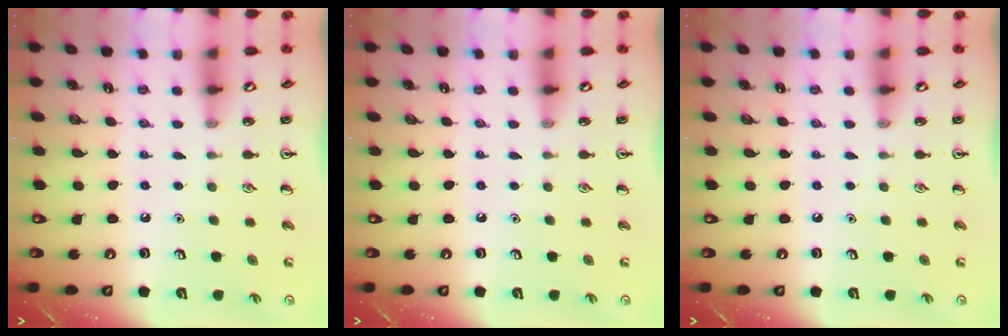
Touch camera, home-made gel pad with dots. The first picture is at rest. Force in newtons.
{"total": 0.0}
{"total": 0.0}